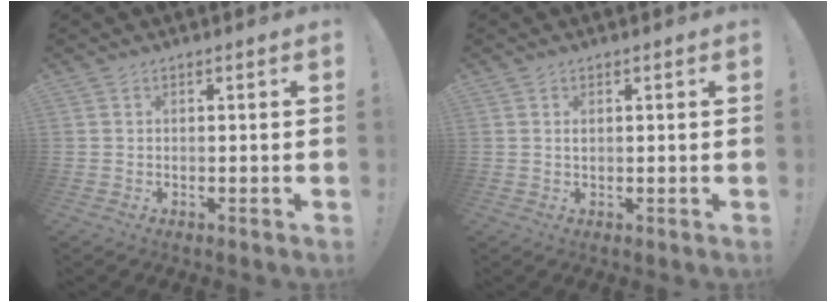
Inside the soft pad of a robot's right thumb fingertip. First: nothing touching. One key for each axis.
{"total": 0.8, "fx": 0.3, "fy": 0.5, "fz": 0.6, "tx": -0.014, "ty": 0.004, "tz": 0.005}